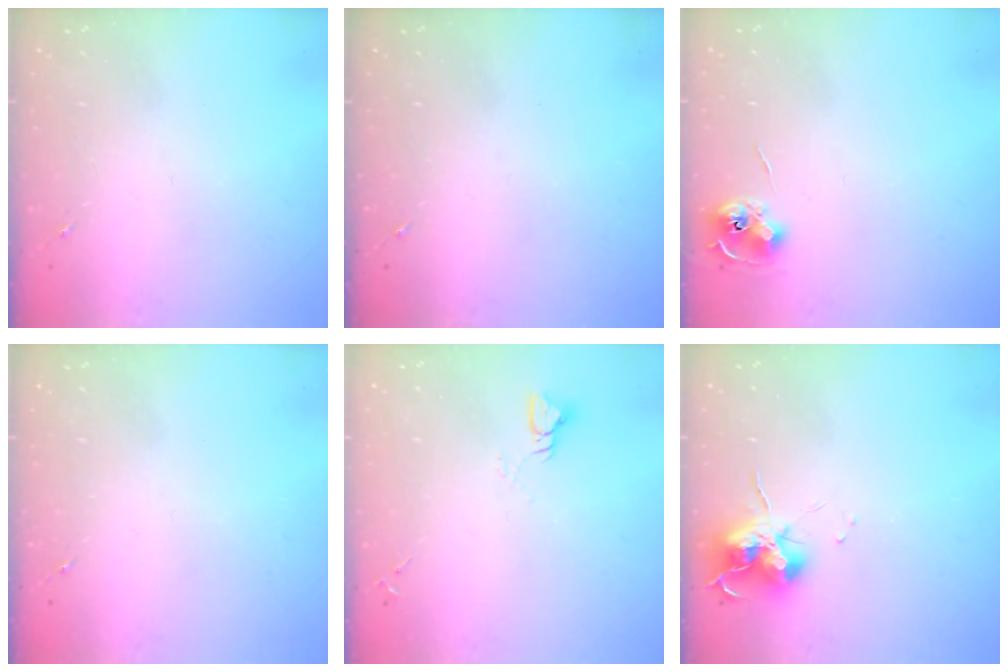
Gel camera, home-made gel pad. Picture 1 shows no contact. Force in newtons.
{"total": 0.0}
{"total": 6.6, "press": 6.6, "slide": 0.3}
{"total": 0.0}
{"total": 3.8, "press": 3.8, "slide": 0.5}
{"total": 12.2, "press": 12.1, "slide": 1.3}